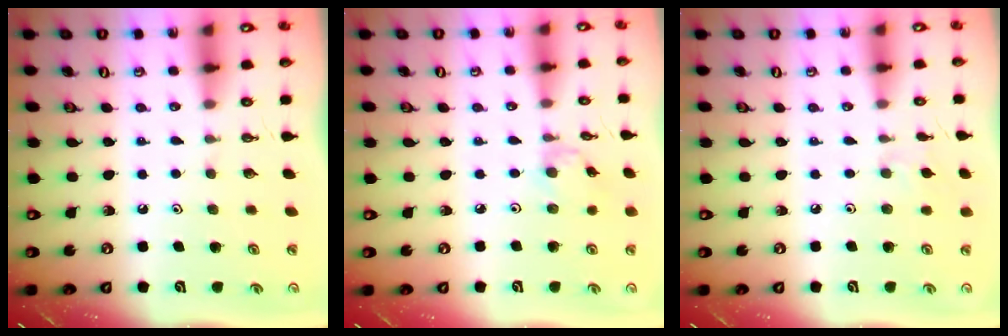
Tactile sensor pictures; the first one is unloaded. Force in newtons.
{"total": 1.3, "press": 1.2, "slide": 0.3}
{"total": 2.9, "press": 2.9, "slide": 0.6}